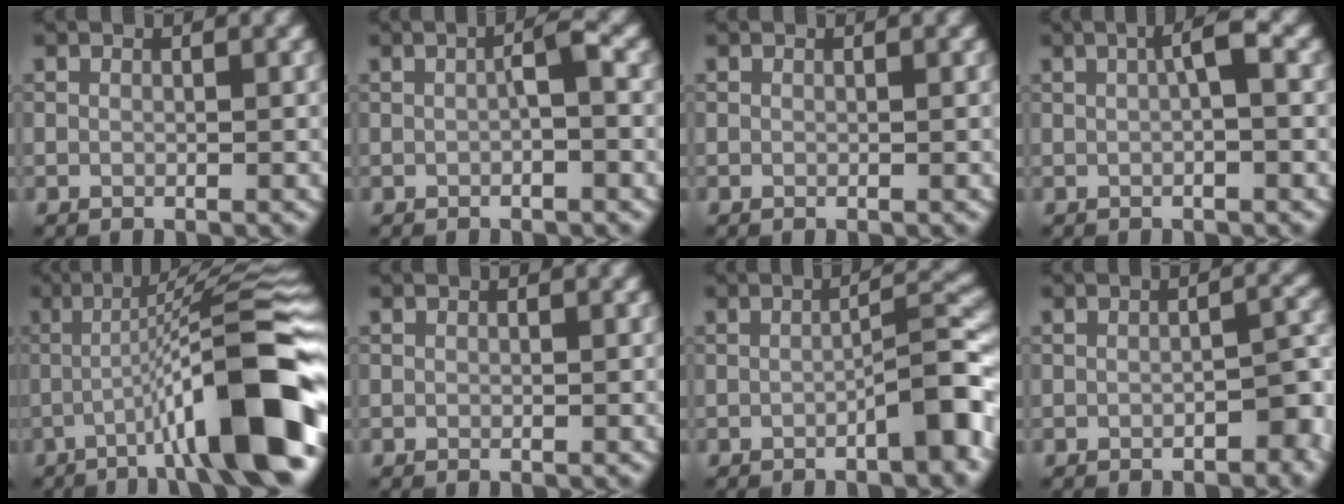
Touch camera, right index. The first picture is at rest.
{"total": 1.6, "force": [-0.3, 0.1, 1.5], "torque": [-0.027, 0.008, -0.004]}
{"total": 0.0}
{"total": 2.2, "force": [0.4, 0.3, 2.2], "torque": [-0.036, 0.011, 0.005]}
{"total": 13.2, "force": [-4.3, 1.9, 12.4], "torque": [-0.163, 0.020, -0.065]}
{"total": 0.0}
{"total": 4.8, "force": [-2.2, 0.8, 4.2], "torque": [-0.055, 0.022, -0.036]}
{"total": 2.8, "force": [-1.5, 1.1, 2.1], "torque": [-0.026, 0.011, -0.021]}